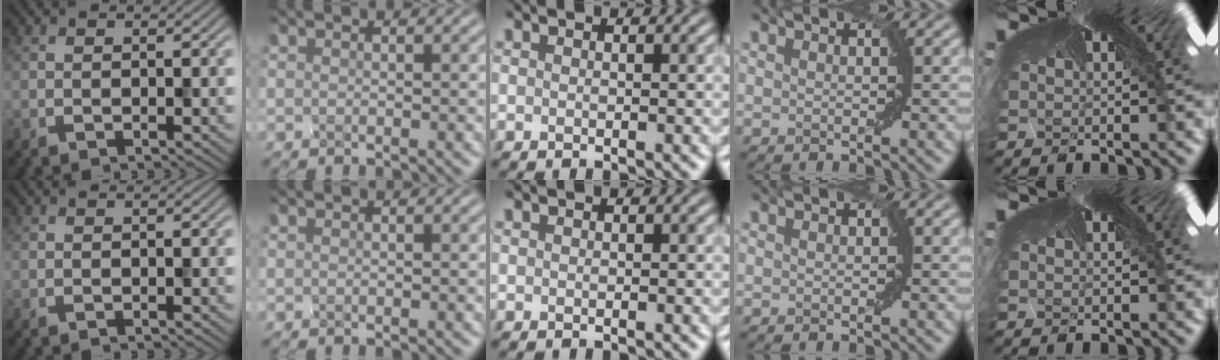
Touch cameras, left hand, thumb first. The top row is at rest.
{}